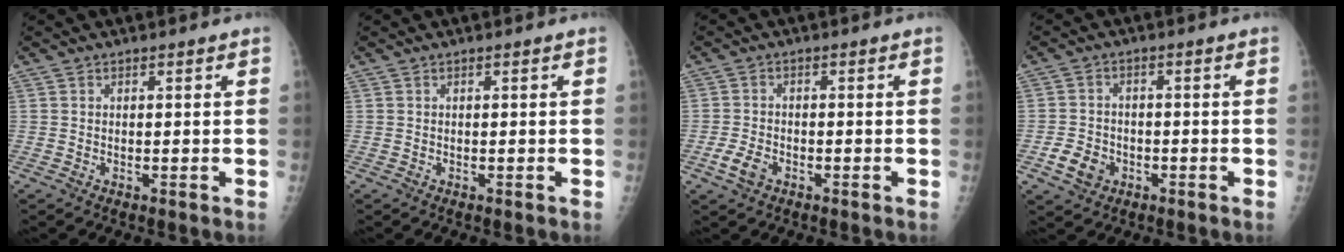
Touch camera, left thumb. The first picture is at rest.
{"total": 0.0}
{"total": 4.0, "force": [-1.9, 2.6, 2.4], "torque": [-0.046, 0.007, -0.035]}
{"total": 5.5, "force": [-2.2, 4.4, 2.4], "torque": [-0.032, 0.012, -0.036]}